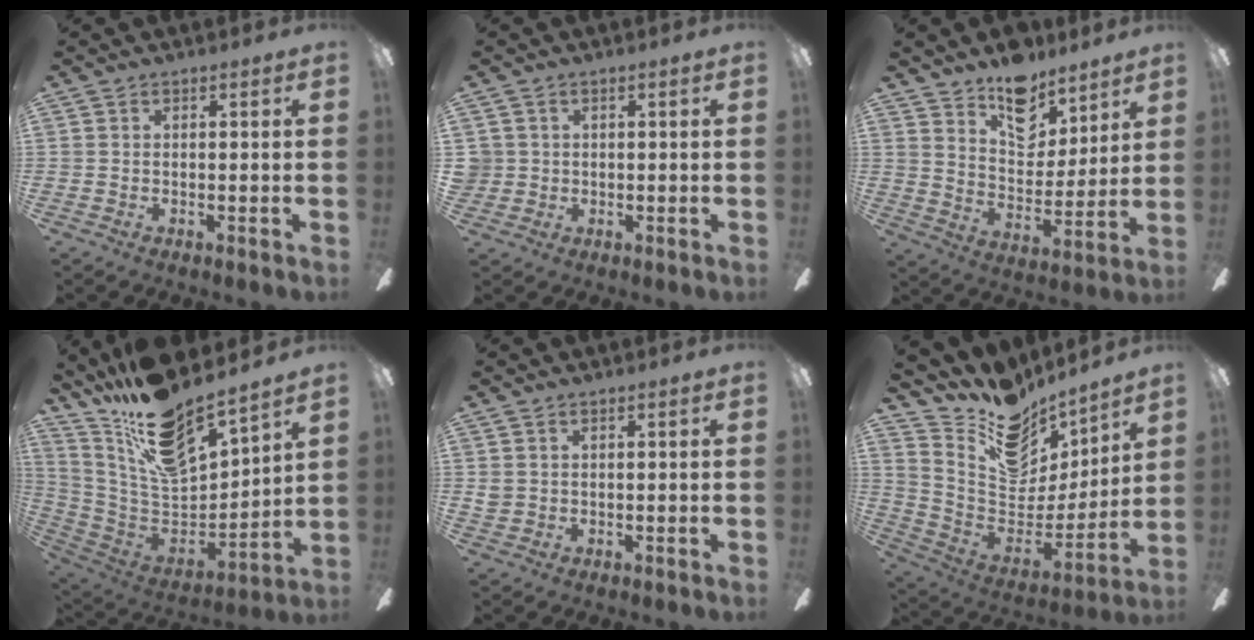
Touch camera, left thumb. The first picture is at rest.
{"total": 2.7, "force": [0.6, 2.6, 0.2], "torque": [-0.011, 0.006, 0.012]}
{"total": 13.6, "force": [10.7, 7.1, 4.4], "torque": [-0.059, -0.078, 0.199]}
{"total": 18.2, "force": [14.4, 5.1, 10.0], "torque": [-0.188, -0.108, 0.247]}
{"total": 1.5, "force": [0.8, 1.2, 0.3], "torque": [-0.007, 0.002, 0.015]}
{"total": 13.9, "force": [10.0, 8.4, 4.8], "torque": [-0.087, -0.091, 0.179]}